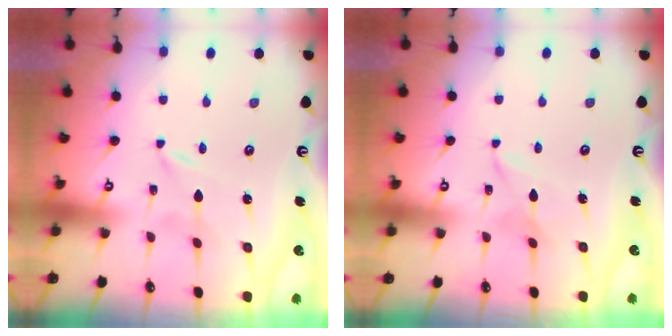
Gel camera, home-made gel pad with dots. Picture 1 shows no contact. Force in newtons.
{"total": 2.6, "press": 2.6, "slide": 0.3}